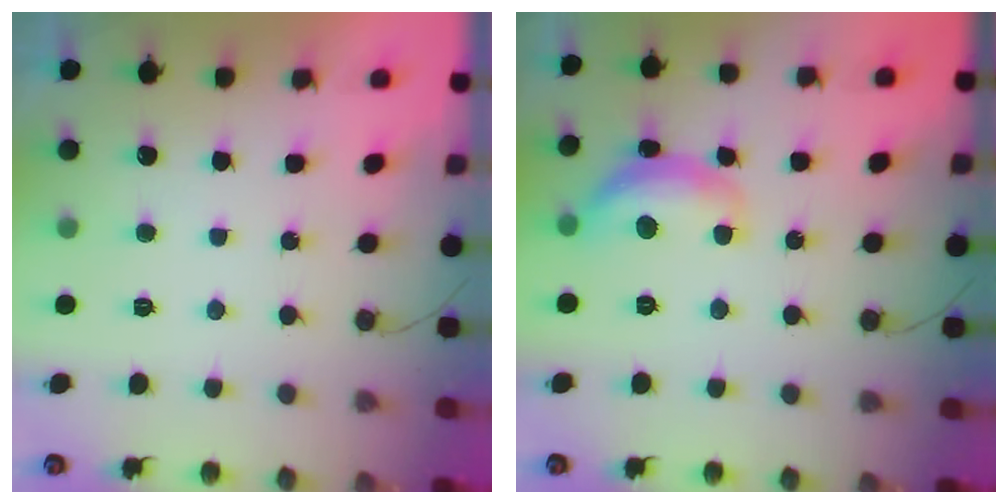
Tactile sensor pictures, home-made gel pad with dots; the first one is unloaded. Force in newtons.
{"total": 12.6, "press": 12.6, "slide": 0.7}